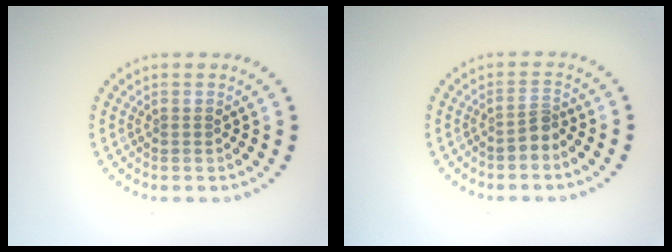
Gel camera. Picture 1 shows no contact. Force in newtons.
{"total": 1.6, "press": 1.2, "slide": 1.1}